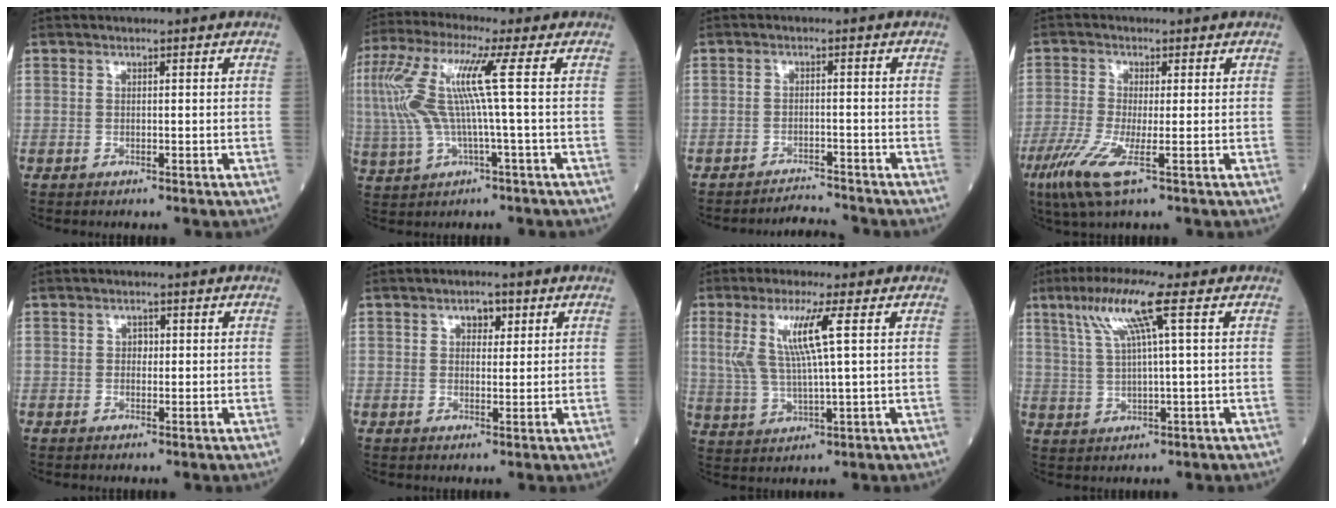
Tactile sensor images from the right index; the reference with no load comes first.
{"total": 12.0, "force": [1.7, 0.1, 11.9], "torque": [-0.269, 0.025, 0.033]}
{"total": 3.6, "force": [-3.5, -0.8, -0.4], "torque": [0.007, -0.009, -0.052]}
{"total": 6.8, "force": [-3.2, 0.4, 6.0], "torque": [-0.135, -0.024, -0.059]}
{"total": 1.0, "force": [0.2, 0.8, 0.6], "torque": [-0.006, 0.003, 0.002]}
{"total": 2.5, "force": [1.3, 1.4, 1.6], "torque": [-0.020, 0.005, 0.020]}
{"total": 7.8, "force": [2.5, 0.0, 7.4], "torque": [-0.162, 0.007, 0.056]}
{"total": 7.9, "force": [3.7, -0.7, 7.0], "torque": [-0.141, 0.016, 0.076]}